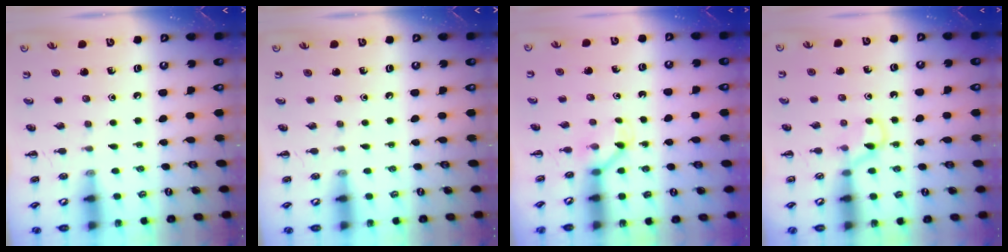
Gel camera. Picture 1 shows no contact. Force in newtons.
{"total": 0.0}
{"total": 2.8, "press": 2.7, "slide": 0.9}
{"total": 4.7, "press": 4.5, "slide": 1.2}